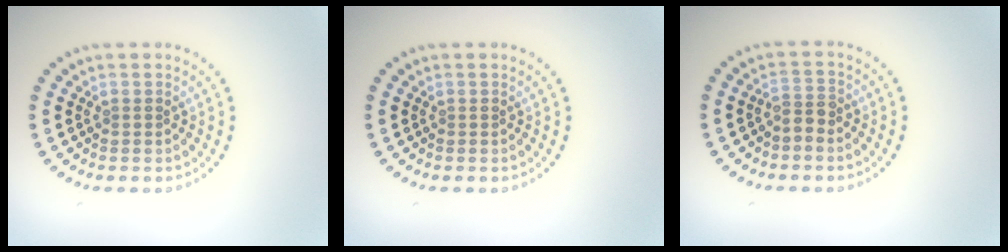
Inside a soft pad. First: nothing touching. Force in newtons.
{"total": 0.0}
{"total": 1.8, "press": 1.4, "slide": 1.1}